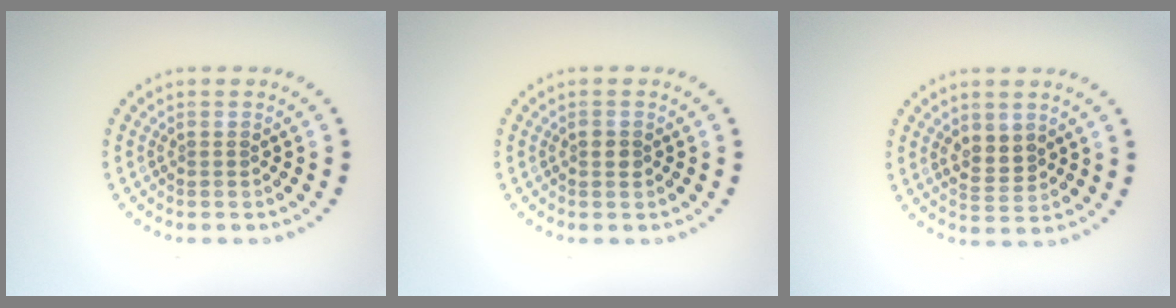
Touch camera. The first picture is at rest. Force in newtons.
{"total": 1.0, "press": 1.0, "slide": 0.1}
{"total": 2.4, "press": 2.3, "slide": 0.6}